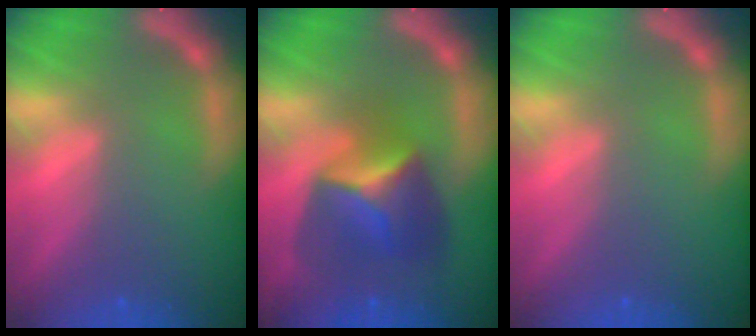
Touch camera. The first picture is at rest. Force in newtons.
{"total": 6.4}
{"total": 0.0}